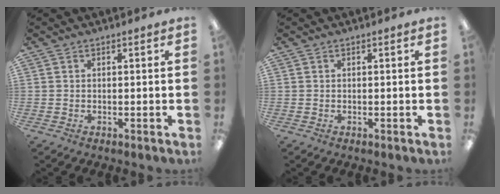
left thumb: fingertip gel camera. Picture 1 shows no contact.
{"total": 0.0}